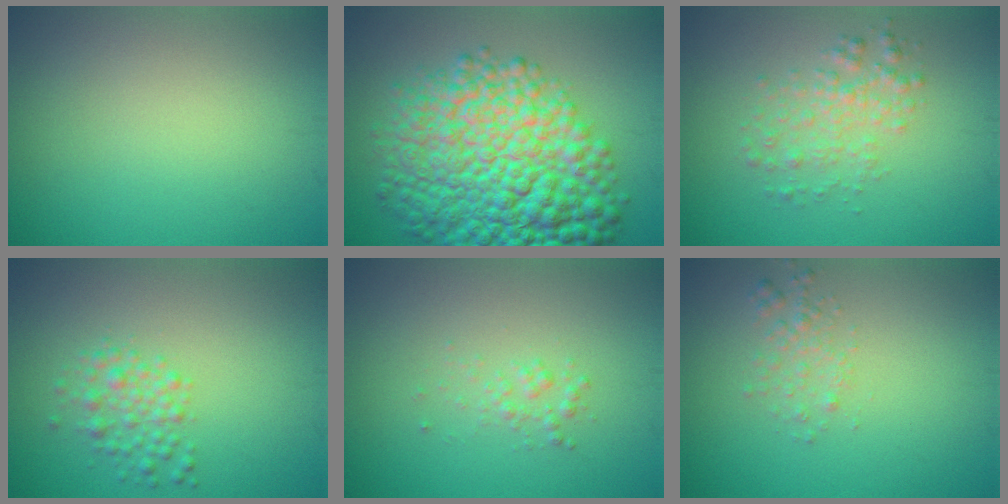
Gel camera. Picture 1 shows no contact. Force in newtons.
{"total": 13.9, "press": 13.9, "slide": 0.4}
{"total": 2.6, "press": 2.6, "slide": 0.1}
{"total": 2.3, "press": 2.3, "slide": 0.0}
{"total": 1.1, "press": 1.1, "slide": 0.1}
{"total": 1.6, "press": 1.6, "slide": 0.1}